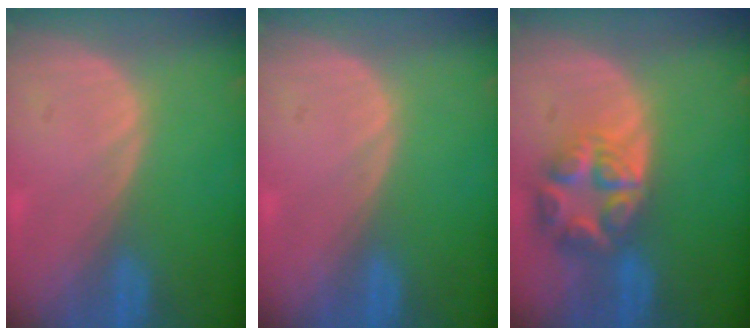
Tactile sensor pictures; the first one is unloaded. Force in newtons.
{"total": 0.0}
{"total": 7.8, "press": 6.8, "slide": 3.8}